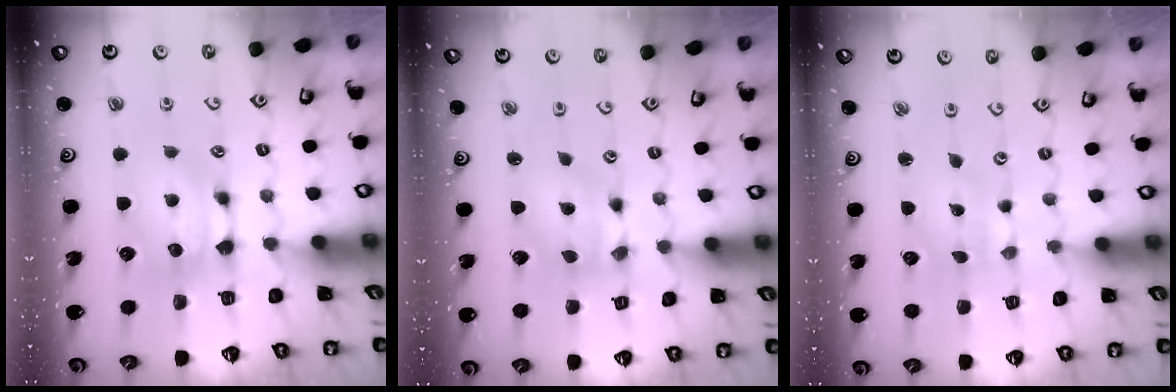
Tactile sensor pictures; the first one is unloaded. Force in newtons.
{"total": 2.5, "press": 2.1, "slide": 1.5}
{"total": 5.8, "press": 5.8, "slide": 0.5}